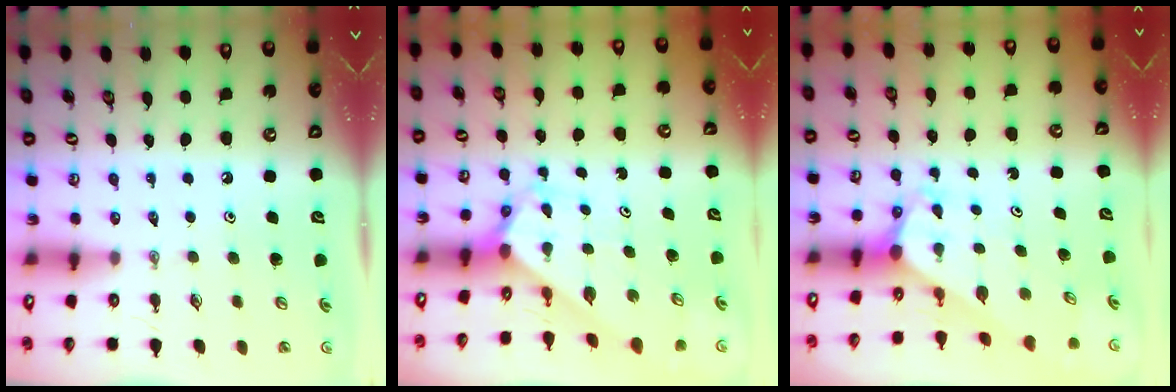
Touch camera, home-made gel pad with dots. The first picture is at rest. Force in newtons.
{"total": 2.5, "press": 2.5, "slide": 0.2}
{"total": 3.1, "press": 3.1, "slide": 0.2}